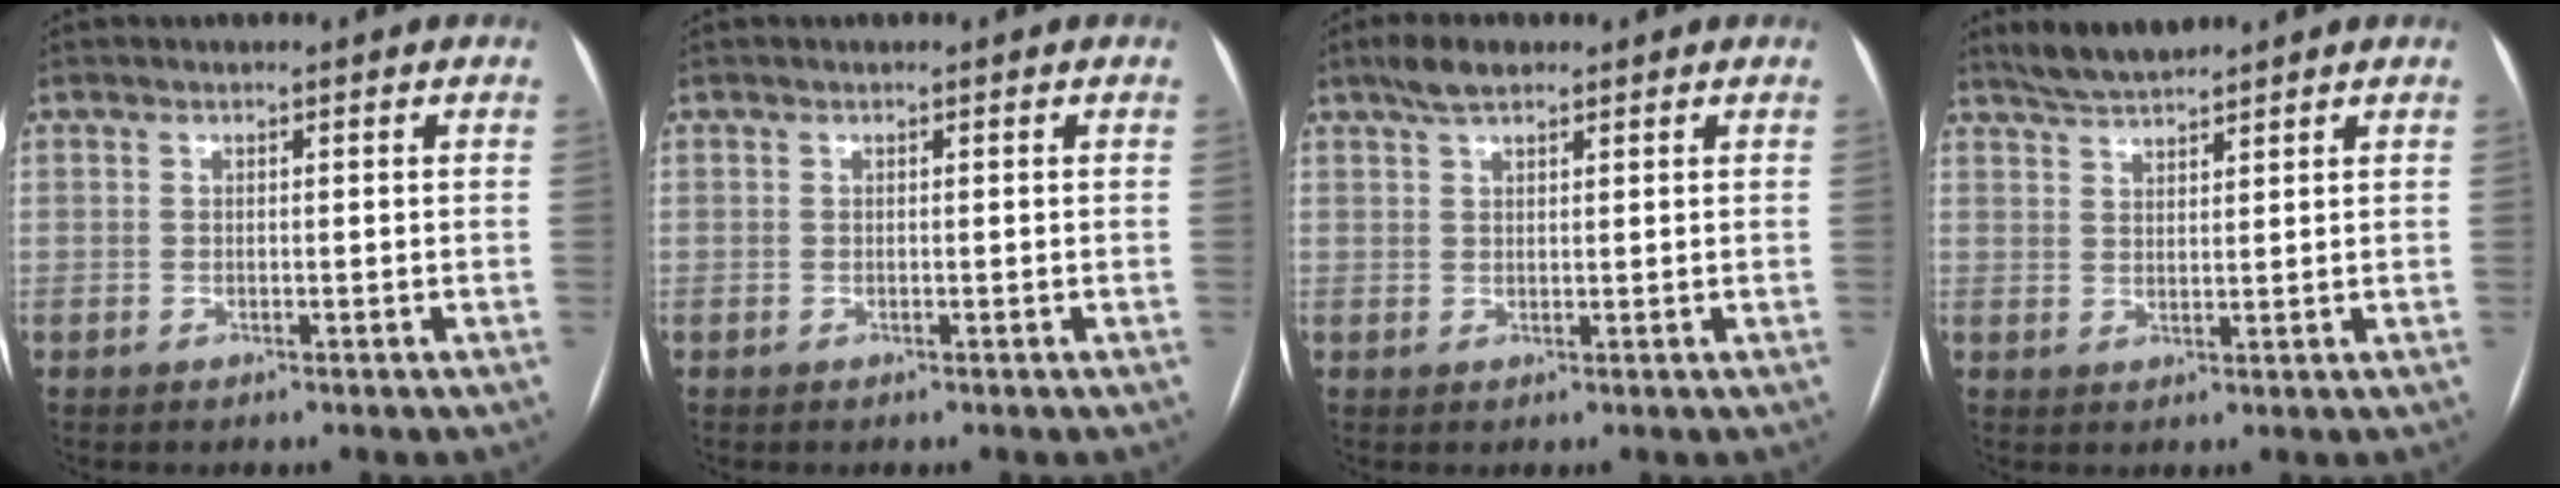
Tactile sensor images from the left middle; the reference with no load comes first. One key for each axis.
{"total": 0.0}
{"total": 3.7, "fx": 2.8, "fy": 1.2, "fz": 2.2, "tx": -0.052, "ty": 0.011, "tz": 0.053}
{"total": 4.7, "fx": 4.4, "fy": 0.1, "fz": 1.6, "tx": -0.039, "ty": 0.013, "tz": 0.088}